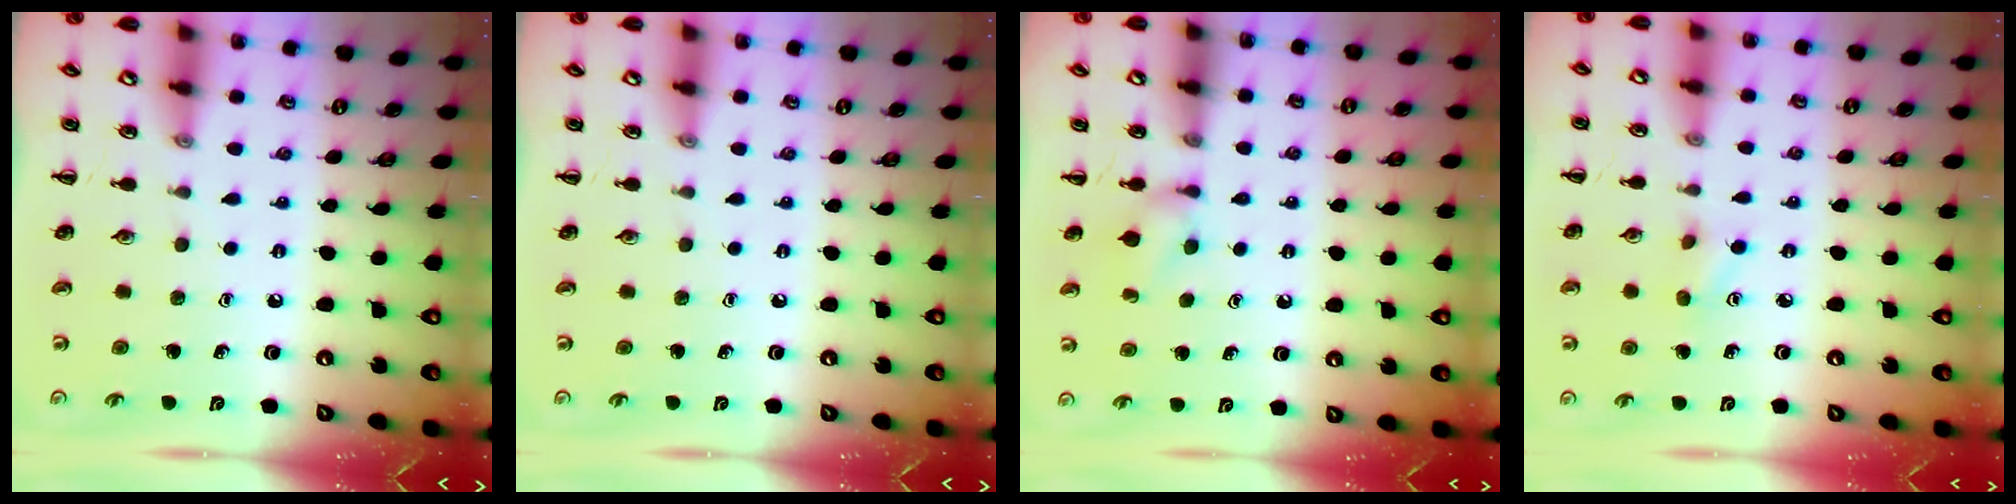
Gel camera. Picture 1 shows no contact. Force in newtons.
{"total": 0.0}
{"total": 4.5, "press": 4.2, "slide": 1.5}
{"total": 3.2, "press": 3.1, "slide": 0.9}